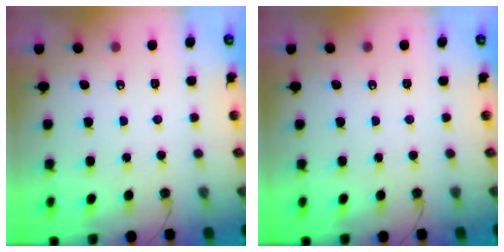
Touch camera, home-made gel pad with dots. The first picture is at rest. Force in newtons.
{"total": 0.0}